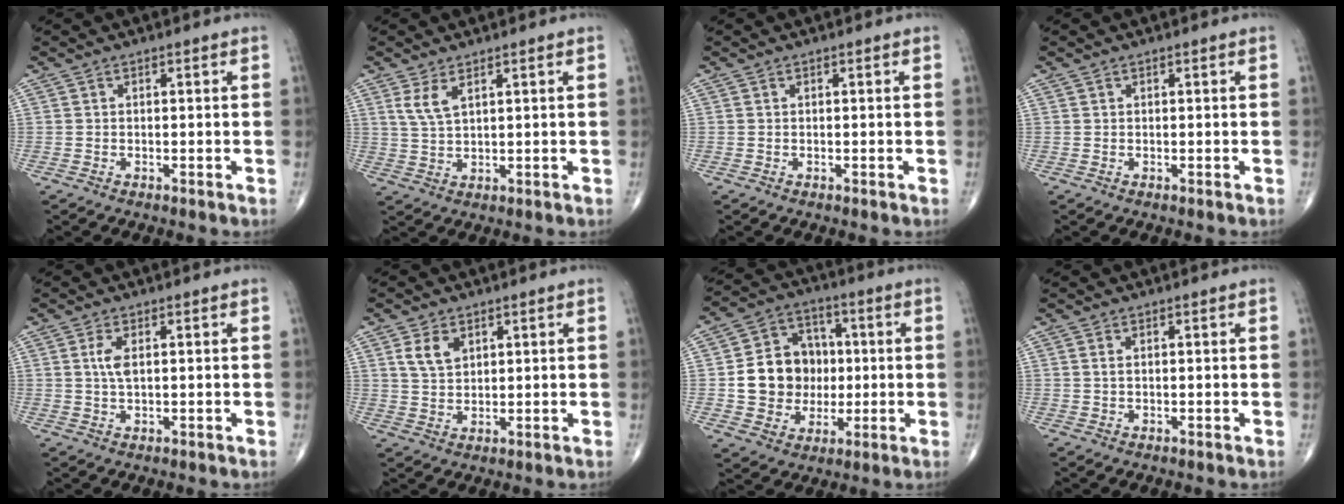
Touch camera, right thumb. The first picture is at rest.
{"total": 4.0, "force": [2.1, 1.5, 3.0], "torque": [-0.064, -0.009, 0.051]}
{"total": 0.0}
{"total": 0.0}
{"total": 3.0, "force": [0.7, 1.2, 2.7], "torque": [-0.058, 0.001, 0.015]}
{"total": 5.0, "force": [2.3, 3.2, 3.1], "torque": [-0.047, -0.011, 0.048]}
{"total": 13.6, "force": [0.0, 11.8, 6.7], "torque": [-0.071, 0.022, 0.006]}
{"total": 0.9, "force": [0.3, 0.4, 0.7], "torque": [-0.018, 0.005, 0.008]}